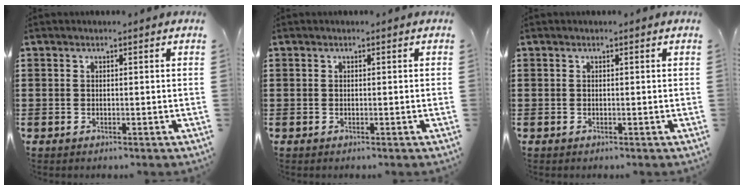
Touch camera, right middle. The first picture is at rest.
{"total": 0.0}
{"total": 0.0}